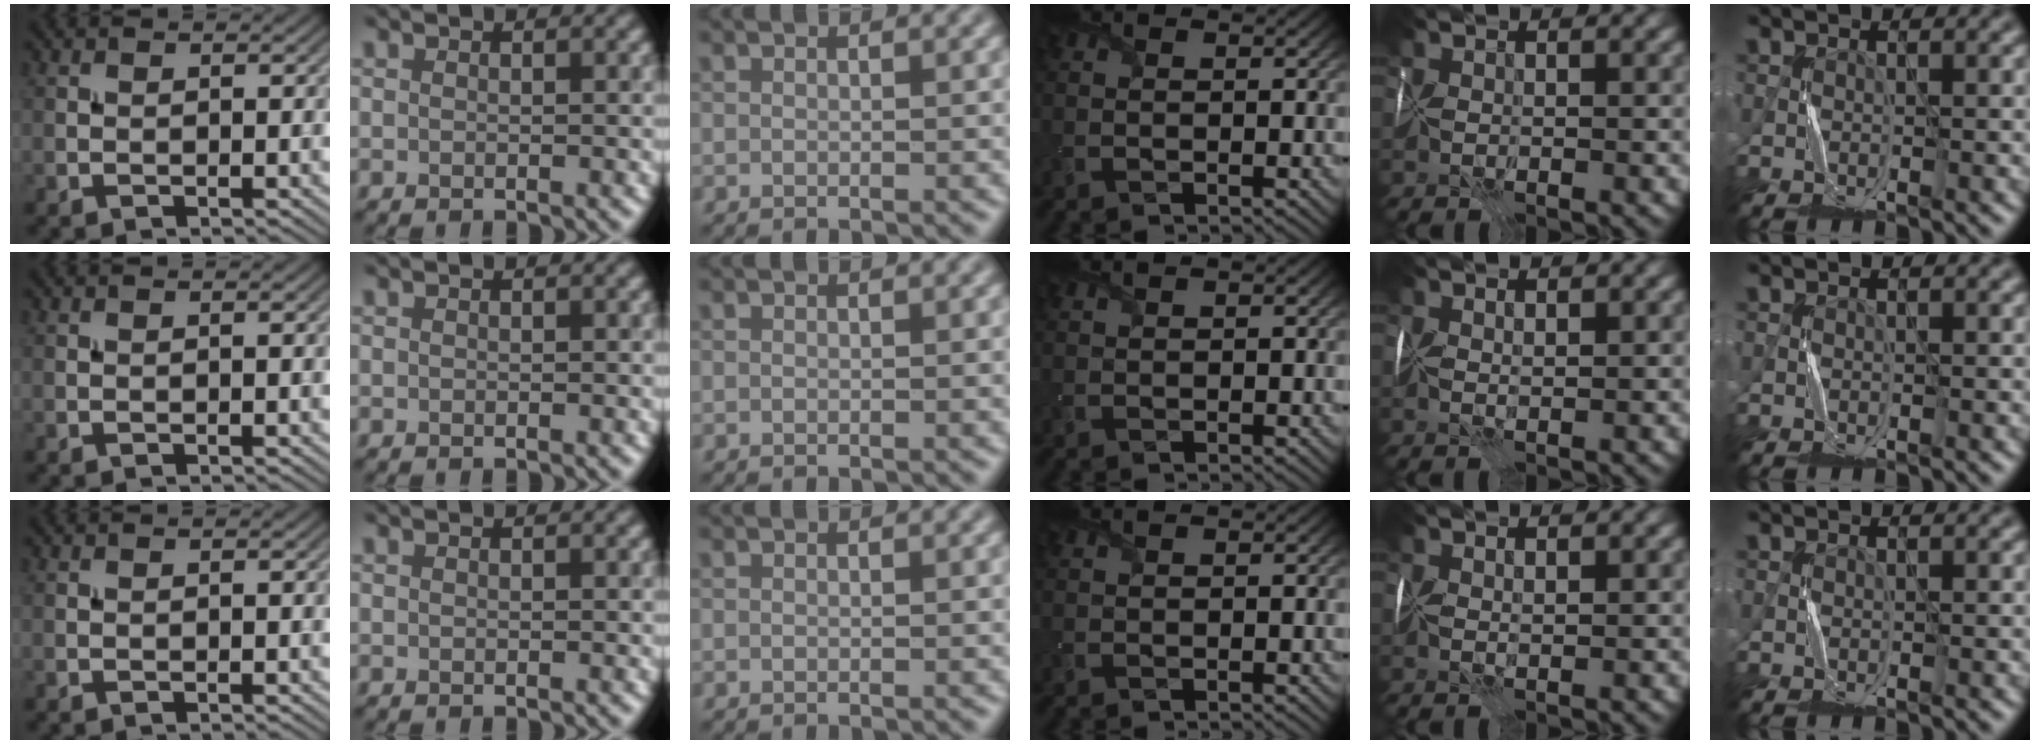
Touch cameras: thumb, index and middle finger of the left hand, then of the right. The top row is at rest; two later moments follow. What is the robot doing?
{"motion": "fold", "object": "handkerchief"}